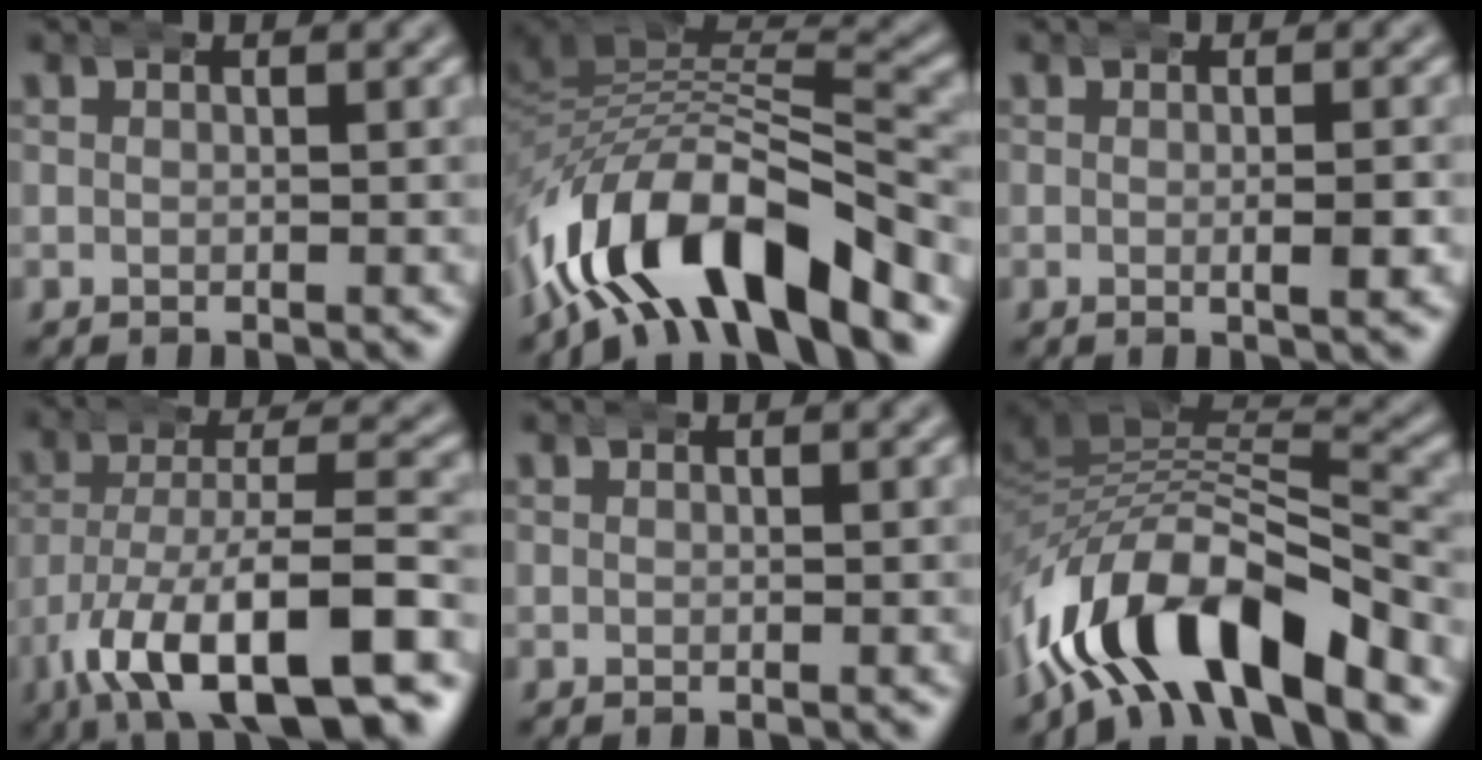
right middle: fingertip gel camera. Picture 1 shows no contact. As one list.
[{"total": 12.5, "force": [-6.3, 7.0, 8.3], "torque": [-0.163, -0.035, -0.087]}, {"total": 2.0, "force": [-0.2, 0.4, 2.0], "torque": [-0.031, 0.002, -0.008]}, {"total": 12.4, "force": [-6.2, 5.7, 9.0], "torque": [-0.168, -0.037, -0.074]}, {"total": 0.0}, {"total": 12.3, "force": [-5.7, 7.1, 8.3], "torque": [-0.163, -0.036, -0.079]}]